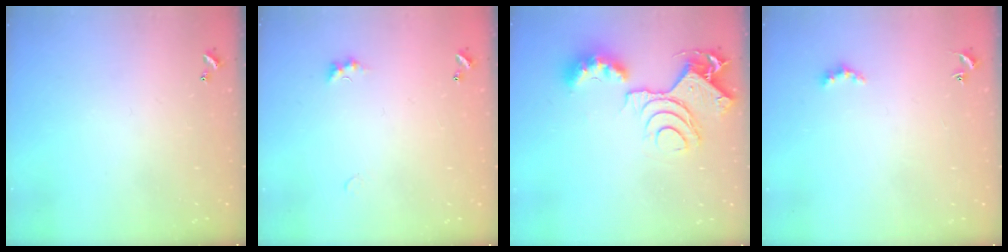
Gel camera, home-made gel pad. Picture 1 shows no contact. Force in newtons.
{"total": 1.9, "press": 1.8, "slide": 0.6}
{"total": 12.8, "press": 12.8, "slide": 1.5}
{"total": 2.2, "press": 2.2, "slide": 0.4}